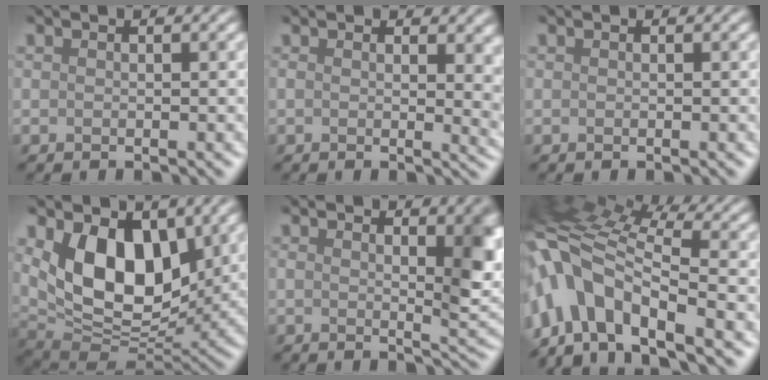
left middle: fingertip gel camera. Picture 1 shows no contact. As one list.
[{"total": 5.4, "force": [1.2, 2.1, 4.8], "torque": [-0.039, 0.026, 0.011]}, {"total": 0.0}, {"total": 7.3, "force": [2.3, 4.4, 5.4], "torque": [-0.108, -0.017, 0.054]}, {"total": 6.6, "force": [1.6, 1.5, 6.2], "torque": [-0.046, 0.016, 0.028]}, {"total": 10.3, "force": [-4.2, 4.6, 8.2], "torque": [-0.181, 0.019, -0.067]}]